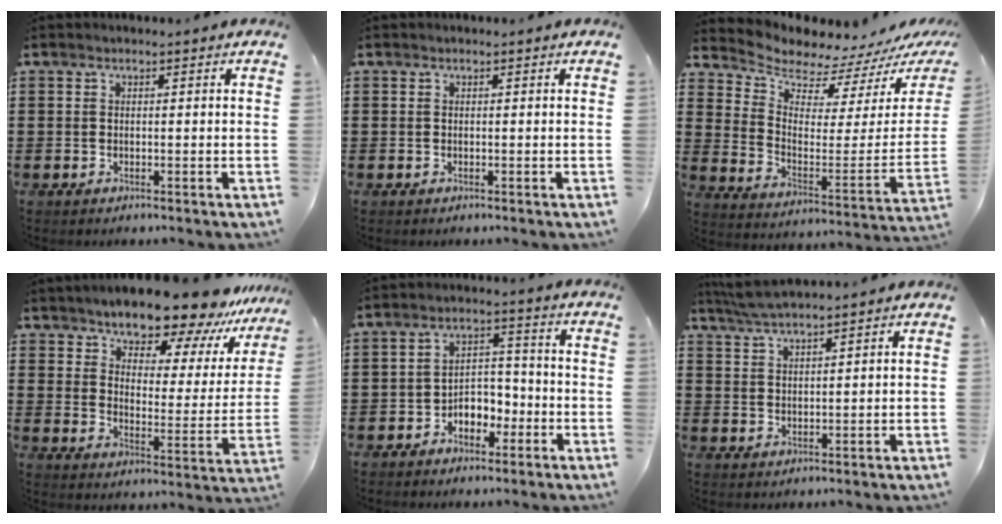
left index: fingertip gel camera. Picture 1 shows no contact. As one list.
[{"total": 0.0}, {"total": 6.2, "force": [6.1, 1.1, -0.1], "torque": [-0.037, -0.070, 0.103]}, {"total": 11.4, "force": [10.4, 2.2, 3.9], "torque": [-0.090, -0.078, 0.182]}, {"total": 4.3, "force": [-2.8, 2.8, 1.8], "torque": [-0.037, 0.011, -0.057]}, {"total": 3.2, "force": [3.0, 0.1, 1.0], "torque": [-0.028, -0.006, 0.057]}]